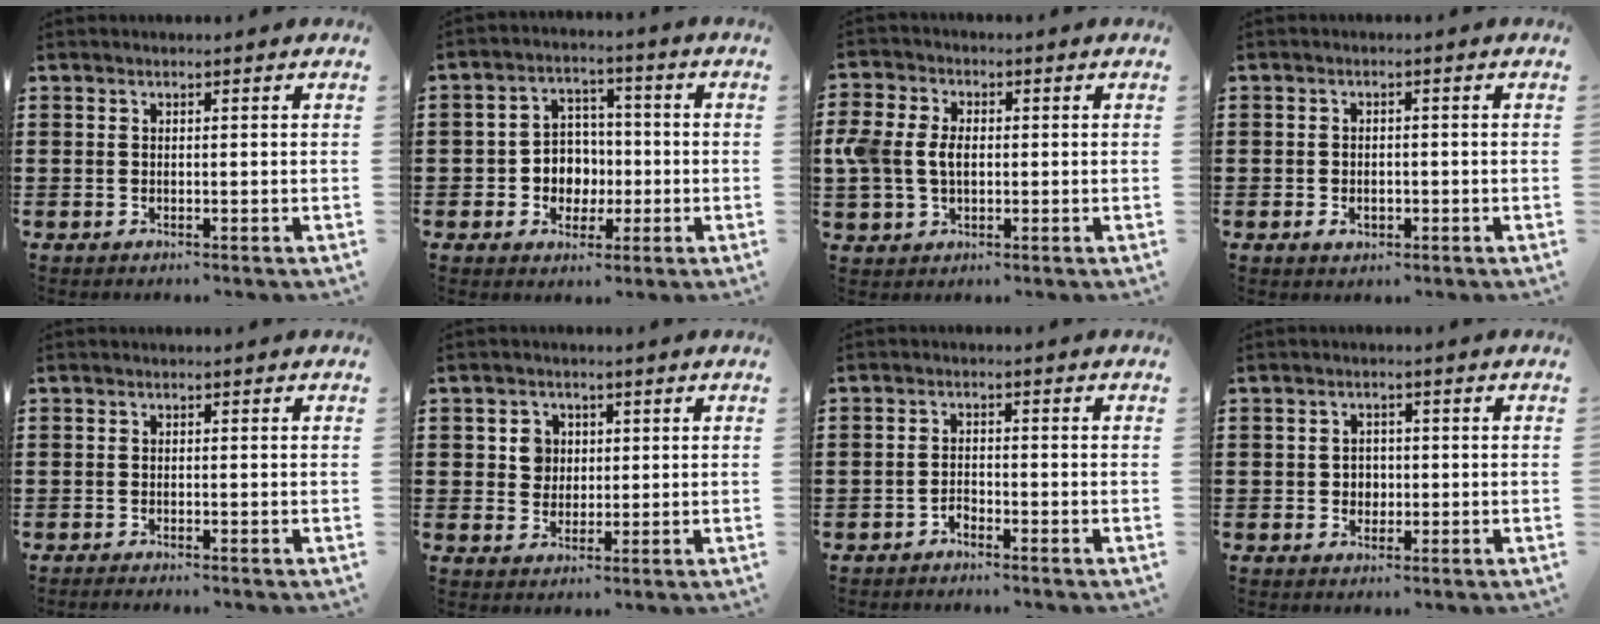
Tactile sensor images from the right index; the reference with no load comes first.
{"total": 5.1, "force": [-1.2, 4.8, 1.3], "torque": [-0.032, 0.011, -0.024]}
{"total": 5.6, "force": [-0.1, 4.1, 3.8], "torque": [-0.116, 0.001, -0.015]}
{"total": 1.6, "force": [-0.6, 1.2, 1.0], "torque": [-0.019, 0.002, -0.013]}
{"total": 0.8, "force": [-0.8, -0.2, 0.0], "torque": [-0.002, -0.004, -0.016]}
{"total": 3.7, "force": [0.6, 3.4, 1.4], "torque": [-0.042, 0.012, 0.009]}
{"total": 1.6, "force": [-1.4, 0.6, 0.2], "torque": [-0.010, 0.001, -0.030]}
{"total": 1.9, "force": [-0.4, 1.8, 0.6], "torque": [-0.018, 0.006, -0.011]}